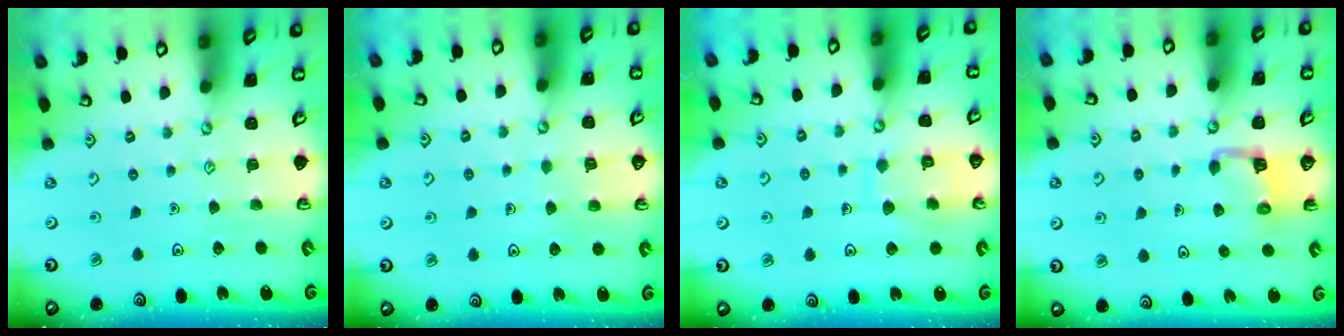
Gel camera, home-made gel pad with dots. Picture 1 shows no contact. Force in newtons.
{"total": 3.9, "press": 3.9, "slide": 0.2}
{"total": 8.3, "press": 8.3, "slide": 0.4}
{"total": 2.8, "press": 2.8, "slide": 0.2}